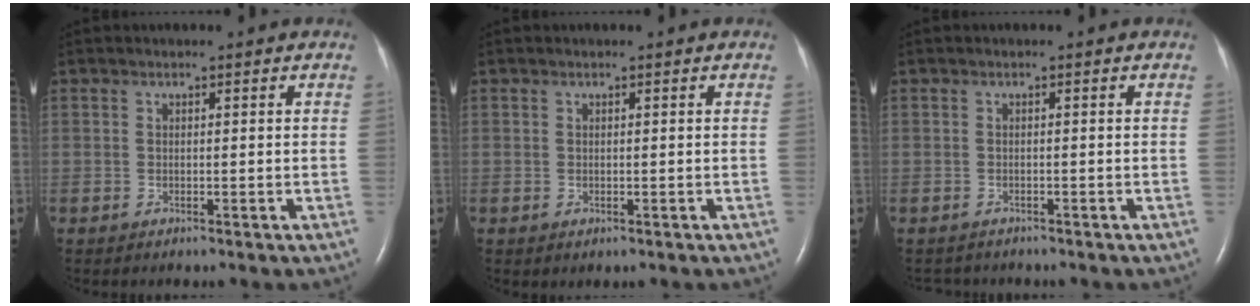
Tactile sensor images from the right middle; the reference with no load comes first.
{"total": 0.0}
{"total": 1.7, "force": [-1.6, 0.7, 0.0], "torque": [-0.003, -0.004, -0.021]}